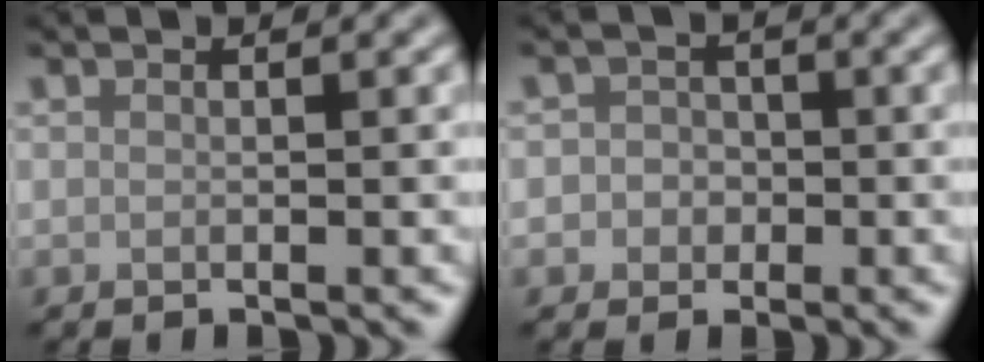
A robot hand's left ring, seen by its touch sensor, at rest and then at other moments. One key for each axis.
{"total": 2.4, "fx": -0.4, "fy": 2.3, "fz": 0.6, "tx": 0.016, "ty": 0.006, "tz": -0.025}